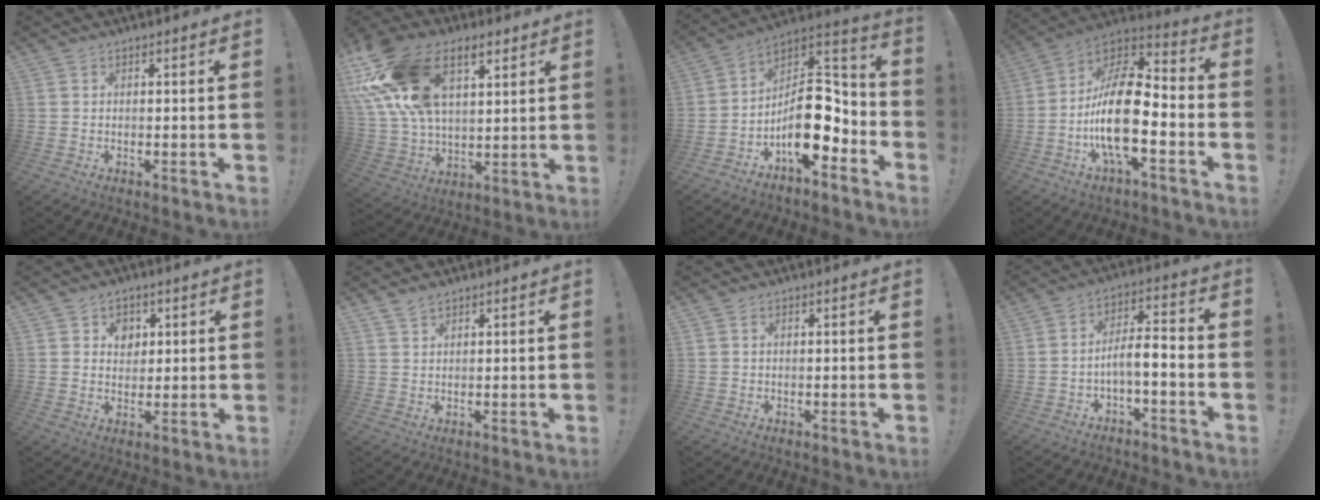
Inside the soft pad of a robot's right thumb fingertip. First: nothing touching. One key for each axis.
{"total": 23.5, "fx": 10.6, "fy": 14.3, "fz": 15.3, "tx": -0.296, "ty": -0.042, "tz": 0.190}
{"total": 16.5, "fx": -4.2, "fy": 9.1, "fz": 13.1, "tx": -0.193, "ty": 0.019, "tz": -0.061}
{"total": 20.6, "fx": -4.8, "fy": 8.8, "fz": 18.1, "tx": -0.344, "ty": 0.024, "tz": -0.080}
{"total": 4.6, "fx": 1.5, "fy": 4.0, "fz": 1.7, "tx": -0.018, "ty": -0.002, "tz": 0.025}
{"total": 2.2, "fx": 2.0, "fy": 0.7, "fz": 0.8, "tx": -0.012, "ty": -0.013, "tz": 0.036}
{"total": 0.7, "fx": 0.5, "fy": 0.4, "fz": 0.4, "tx": -0.009, "ty": 0.003, "tz": 0.009}
{"total": 7.3, "fx": -3.2, "fy": 2.0, "fz": 6.2, "tx": -0.118, "ty": 0.008, "tz": -0.057}